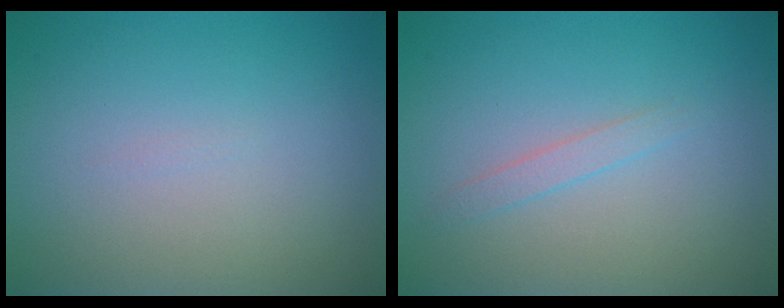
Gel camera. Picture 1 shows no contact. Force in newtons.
{"total": 1.0, "press": 1.0, "slide": 0.0}